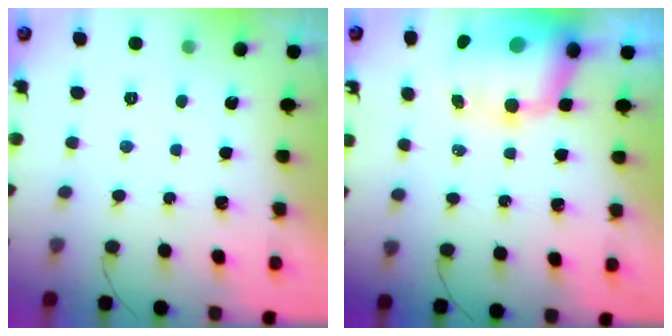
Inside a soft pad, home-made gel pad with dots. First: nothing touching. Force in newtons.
{"total": 12.6, "press": 12.1, "slide": 3.4}